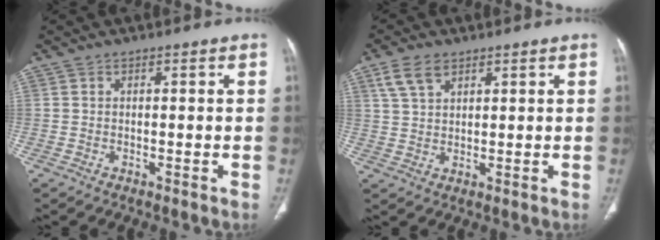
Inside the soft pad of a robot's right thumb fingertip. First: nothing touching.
{"total": 5.5, "force": [3.1, 3.1, 3.3], "torque": [-0.060, -0.005, 0.068]}